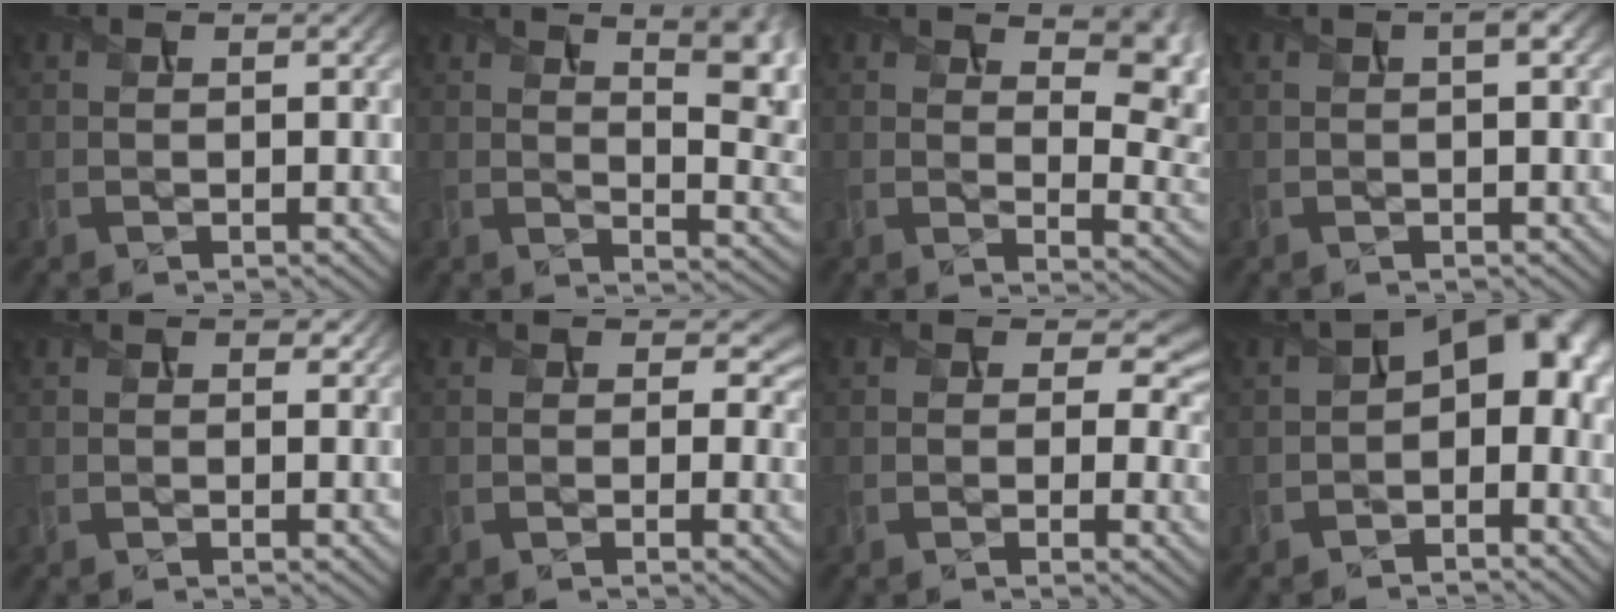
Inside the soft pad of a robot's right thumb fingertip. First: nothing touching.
{"total": 12.4, "force": [5.3, 4.5, 10.3], "torque": [-0.121, 0.022, 0.077]}
{"total": 10.6, "force": [6.0, 4.0, 7.8], "torque": [-0.117, 0.001, 0.096]}
{"total": 1.9, "force": [0.4, 0.5, 1.8], "torque": [-0.031, 0.009, 0.004]}
{"total": 1.7, "force": [1.0, 1.0, 1.0], "torque": [-0.017, -0.002, 0.015]}
{"total": 4.0, "force": [1.0, 2.9, 2.5], "torque": [-0.040, -0.009, 0.010]}
{"total": 5.7, "force": [1.4, 4.1, 3.6], "torque": [-0.054, -0.015, 0.017]}
{"total": 9.1, "force": [-0.5, 5.4, 7.3], "torque": [-0.106, 0.008, -0.019]}